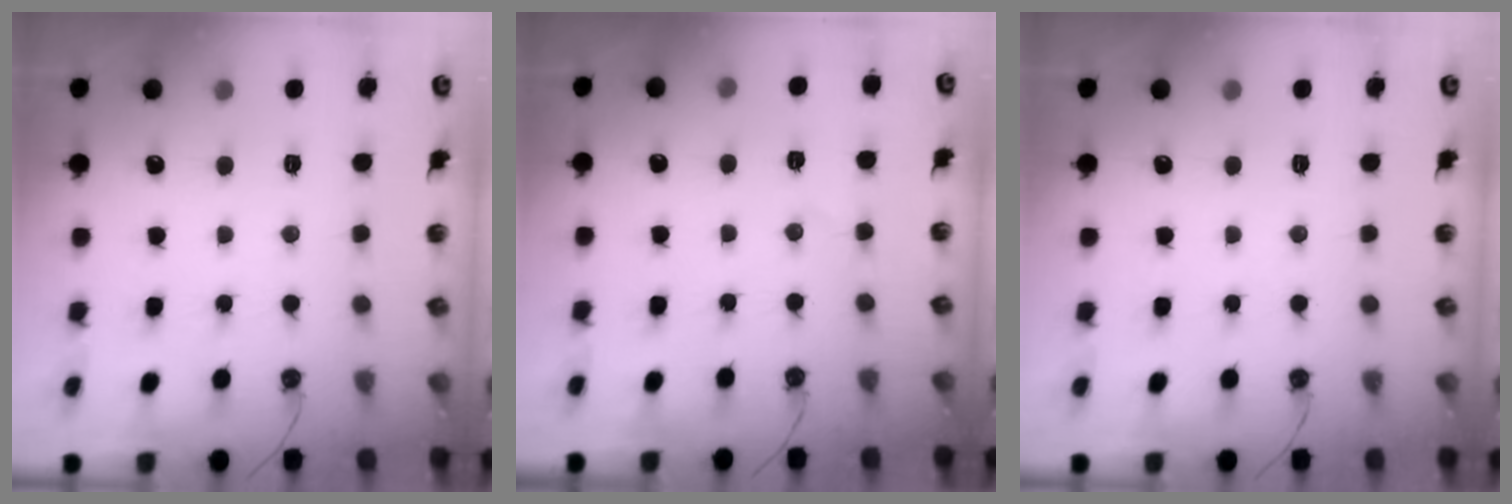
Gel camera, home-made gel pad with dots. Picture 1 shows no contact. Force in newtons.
{"total": 4.3, "press": 3.7, "slide": 2.1}
{"total": 0.0}